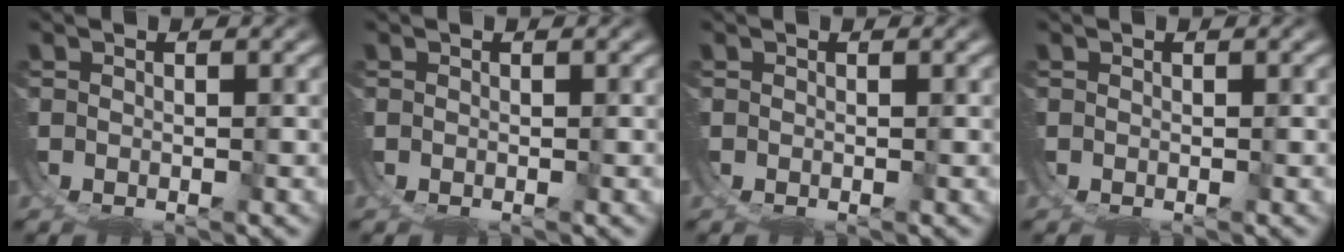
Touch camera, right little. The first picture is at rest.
{"total": 0.0}
{"total": 0.0}
{"total": 0.0}